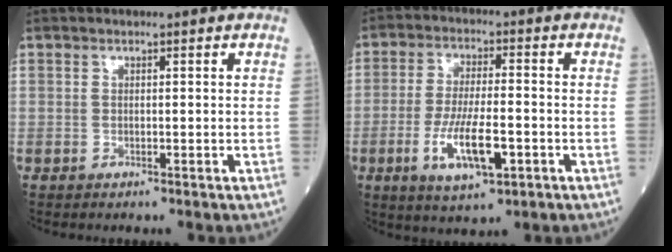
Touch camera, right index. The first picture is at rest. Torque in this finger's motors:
{"motor_torque": [0.34, -0.26, 0.27, 0.14]}